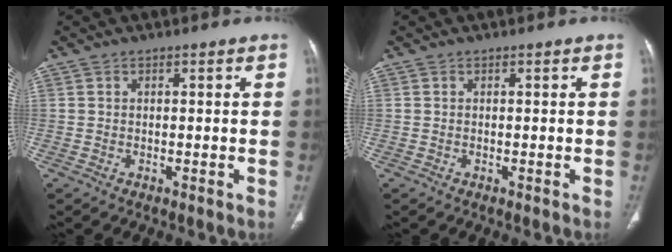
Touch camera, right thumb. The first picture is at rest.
{"total": 0.0}